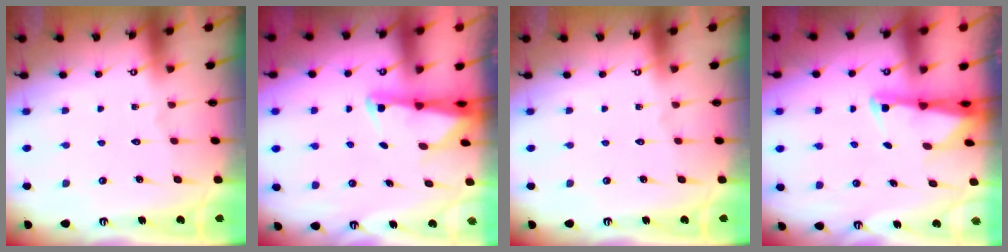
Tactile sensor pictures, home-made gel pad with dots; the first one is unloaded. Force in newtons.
{"total": 2.6, "press": 2.6, "slide": 0.5}
{"total": 0.0}
{"total": 2.7, "press": 2.6, "slide": 0.5}